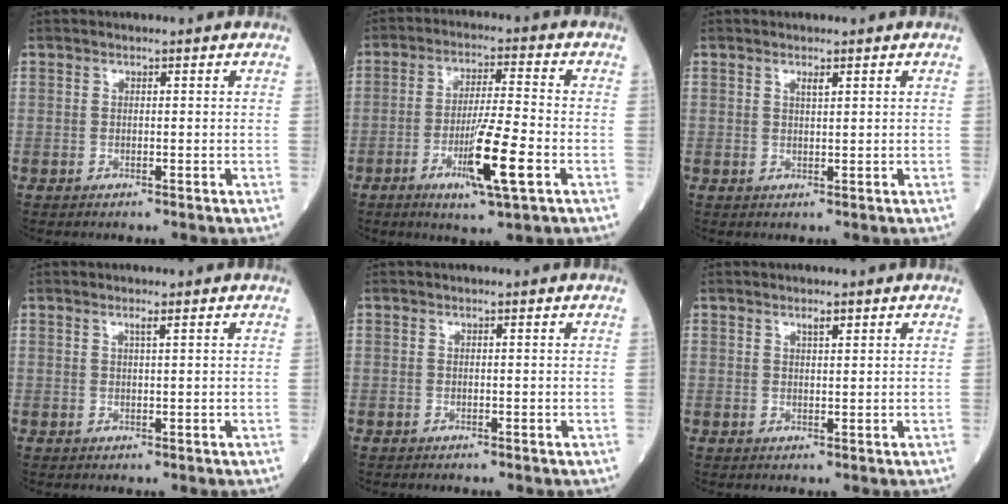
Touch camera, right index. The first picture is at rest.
{"total": 10.2, "force": [-3.9, 0.3, 9.4], "torque": [-0.168, -0.016, -0.069]}
{"total": 1.1, "force": [0.7, 0.1, 0.9], "torque": [-0.018, -0.002, 0.013]}
{"total": 1.0, "force": [0.5, -0.2, 0.8], "torque": [-0.019, -0.002, 0.011]}
{"total": 0.0}
{"total": 1.4, "force": [1.0, 0.2, 1.0], "torque": [-0.020, -0.001, 0.017]}